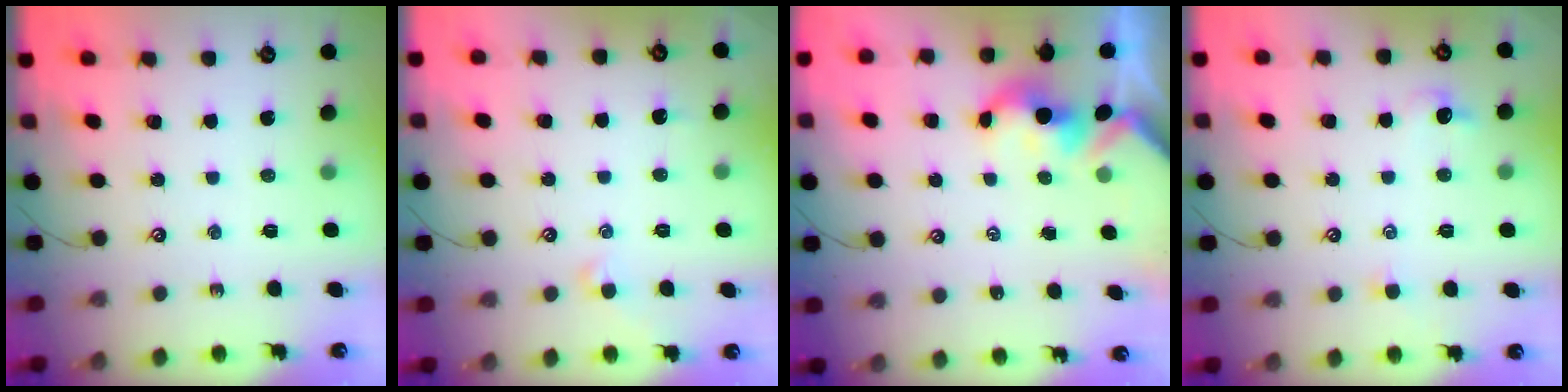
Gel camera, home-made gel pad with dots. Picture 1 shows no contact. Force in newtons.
{"total": 0.7, "press": 0.3, "slide": 0.6}
{"total": 1.6, "press": 1.6, "slide": 0.3}
{"total": 1.4, "press": 1.3, "slide": 0.6}